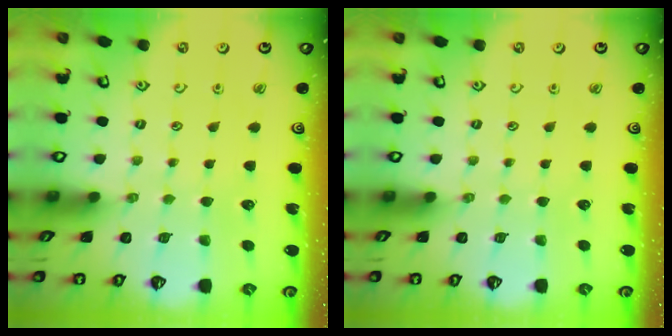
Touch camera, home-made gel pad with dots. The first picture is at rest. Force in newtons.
{"total": 0.0}